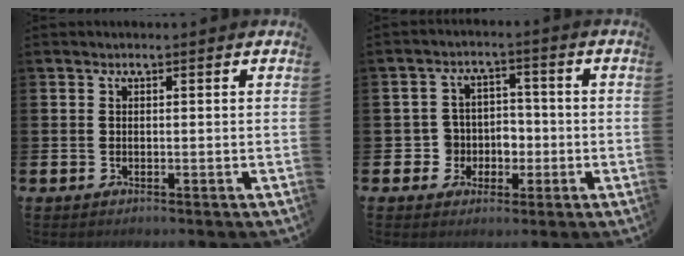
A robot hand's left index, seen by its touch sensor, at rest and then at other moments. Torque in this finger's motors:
{"motor_torque": [0.16, 0.14, 0.09, 0.01]}